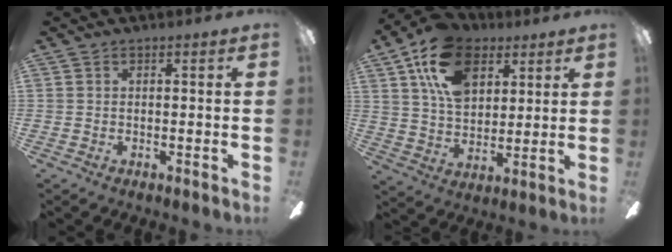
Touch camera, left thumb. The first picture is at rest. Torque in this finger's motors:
{"motor_torque": [0.74, 0.80, 1.37, -1.39, 0.27]}